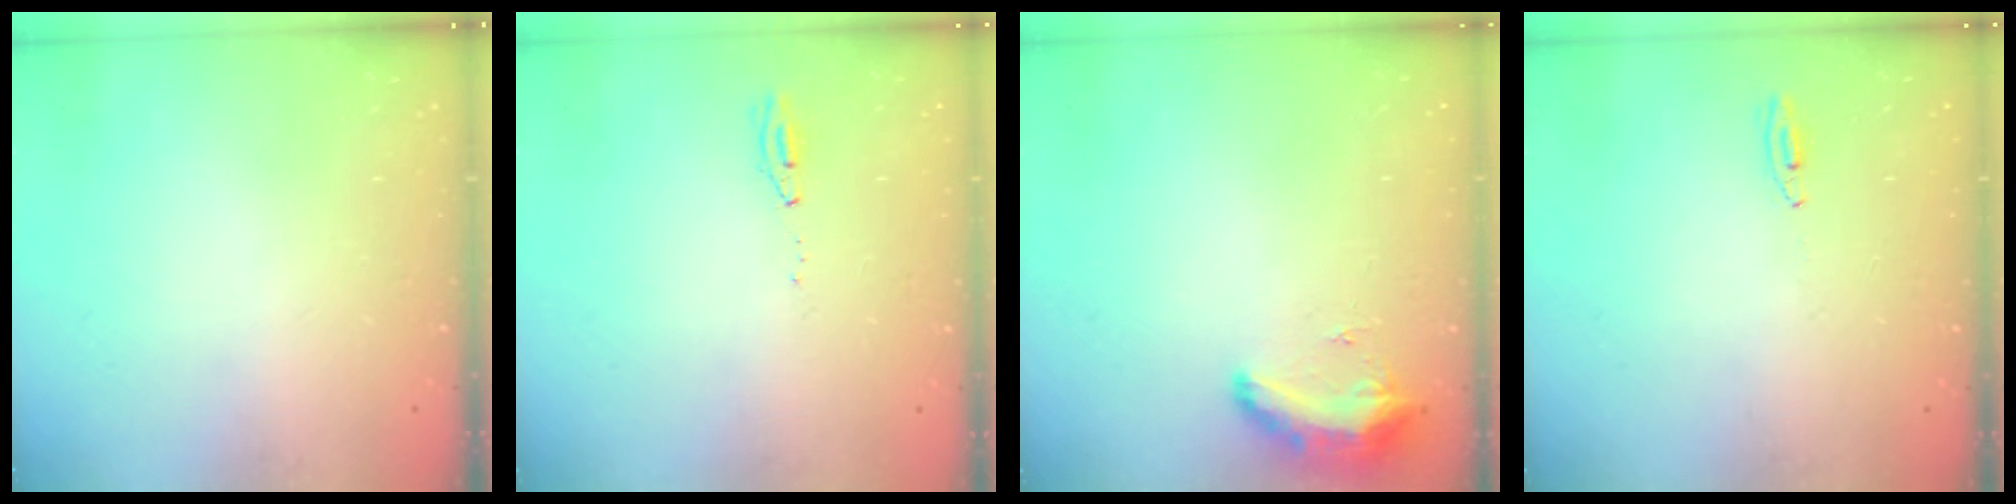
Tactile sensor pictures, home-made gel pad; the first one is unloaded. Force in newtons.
{"total": 5.0, "press": 3.7, "slide": 3.3}
{"total": 8.8, "press": 8.8, "slide": 0.7}
{"total": 2.7, "press": 2.5, "slide": 1.0}